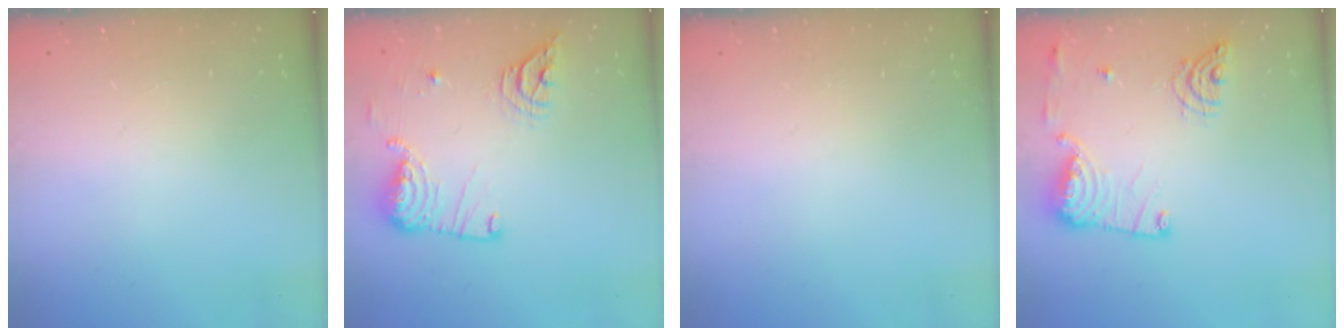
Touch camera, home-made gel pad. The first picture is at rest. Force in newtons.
{"total": 15.8, "press": 15.0, "slide": 4.9}
{"total": 0.0}
{"total": 13.9, "press": 13.9, "slide": 0.8}